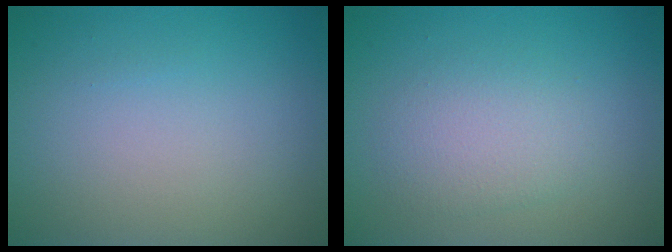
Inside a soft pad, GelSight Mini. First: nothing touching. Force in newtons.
{"total": 2.9, "press": 2.9, "slide": 0.1}